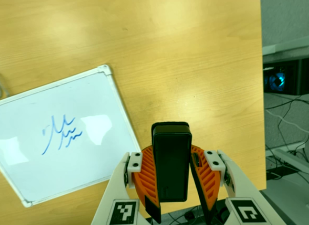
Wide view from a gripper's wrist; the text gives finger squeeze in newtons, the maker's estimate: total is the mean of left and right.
{"total": 8.8, "left": 7.3, "right": 10.3}